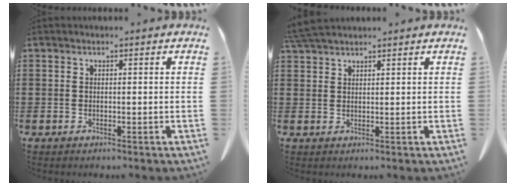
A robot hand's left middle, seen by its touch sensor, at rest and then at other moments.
{"total": 3.6, "force": [3.2, 0.4, 1.4], "torque": [-0.037, -0.004, 0.064]}